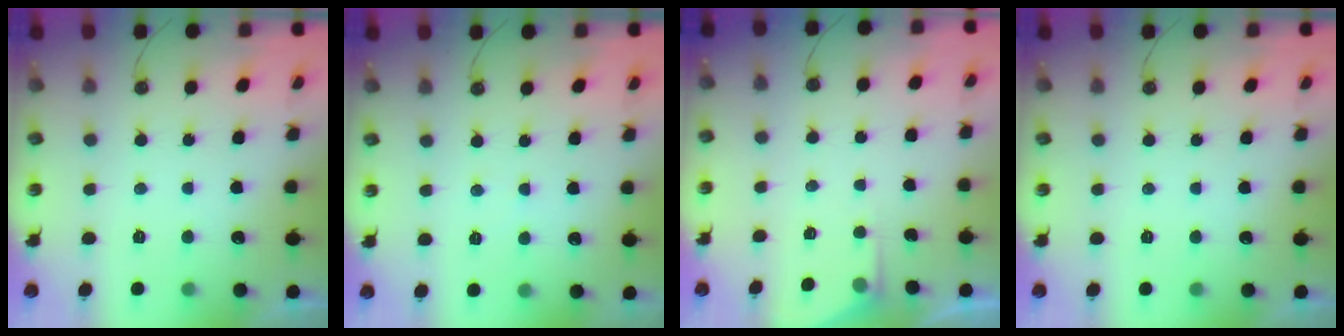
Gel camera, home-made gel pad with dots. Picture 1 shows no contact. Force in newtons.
{"total": 2.4, "press": 2.4, "slide": 0.4}
{"total": 3.0, "press": 2.9, "slide": 0.4}
{"total": 0.0}